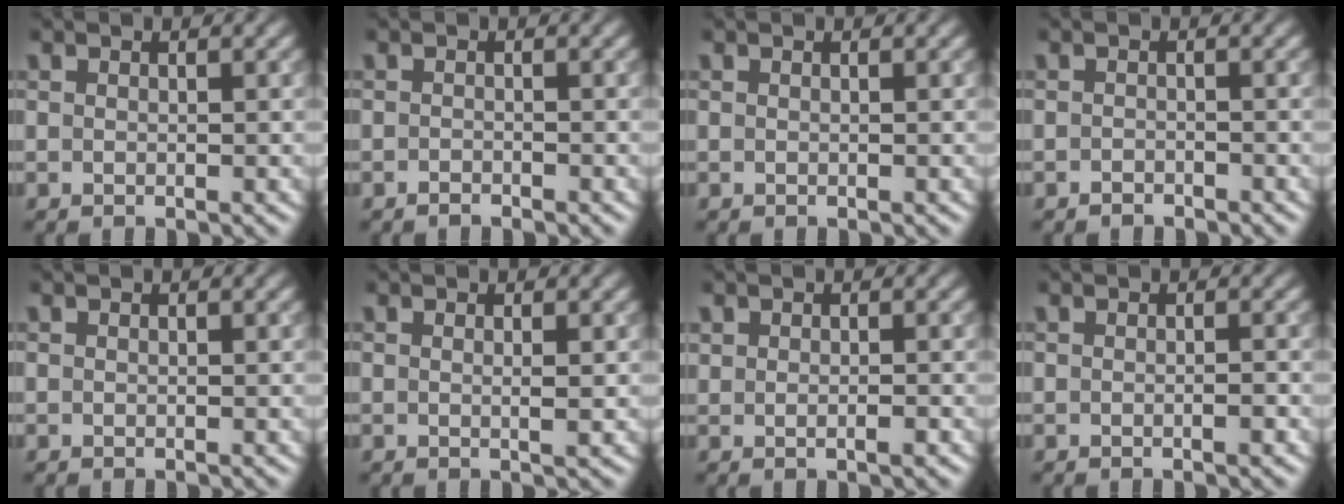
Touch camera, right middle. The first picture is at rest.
{"total": 0.7, "force": [-0.6, 0.1, 0.3], "torque": [-0.003, 0.001, -0.012]}
{"total": 0.0}
{"total": 0.8, "force": [-0.8, 0.3, 0.2], "torque": [-0.001, 0.000, -0.014]}
{"total": 0.0}
{"total": 1.0, "force": [0.1, 0.1, 0.9], "torque": [-0.012, 0.001, -0.001]}
{"total": 1.1, "force": [-0.1, 0.6, 1.0], "torque": [-0.018, -0.004, 0.003]}
{"total": 0.8, "force": [-0.4, 0.1, 0.8], "torque": [-0.010, 0.001, -0.006]}